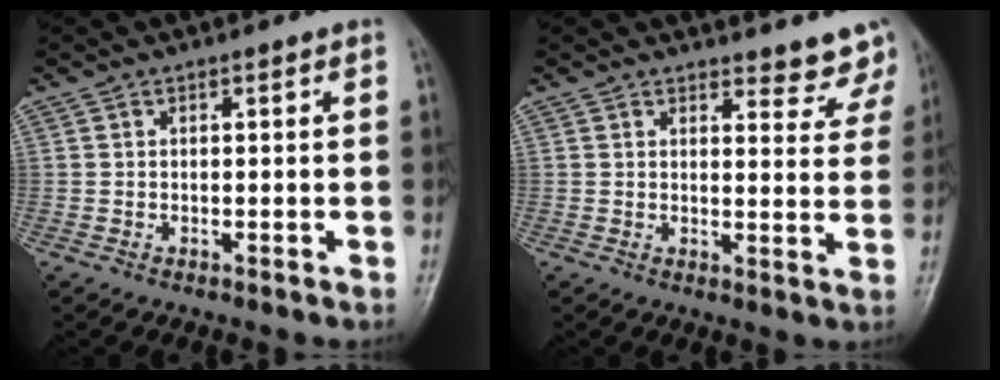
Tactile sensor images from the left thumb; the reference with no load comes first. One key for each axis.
{"total": 6.4, "fx": 6.0, "fy": 2.1, "fz": 0.9, "tx": 0.022, "ty": -0.042, "tz": 0.053}